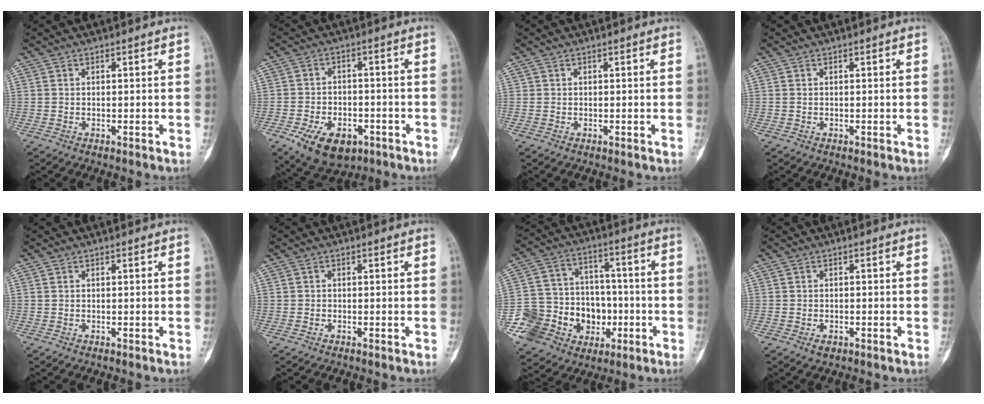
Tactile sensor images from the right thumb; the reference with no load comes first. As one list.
[{"total": 11.9, "force": [-5.8, 7.4, 7.4], "torque": [-0.105, 0.021, -0.084]}, {"total": 0.0}, {"total": 0.0}, {"total": 0.0}, {"total": 0.0}, {"total": 19.1, "force": [-6.2, 15.7, 8.8], "torque": [-0.141, 0.068, -0.096]}, {"total": 1.7, "force": [-0.9, 1.2, 0.9], "torque": [-0.013, 0.004, -0.010]}]